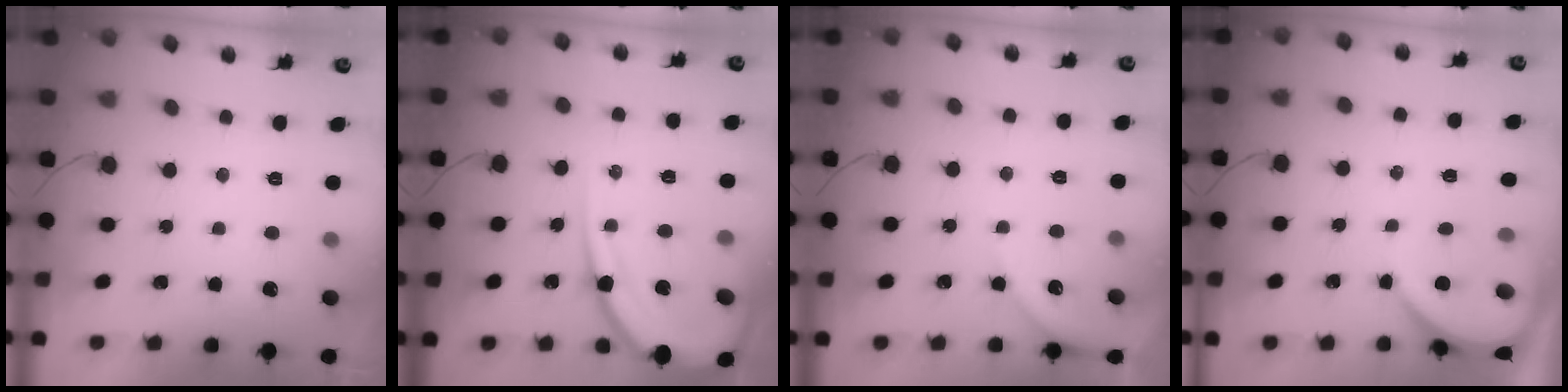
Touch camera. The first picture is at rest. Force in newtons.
{"total": 14.1, "press": 14.0, "slide": 1.4}
{"total": 4.9, "press": 4.8, "slide": 0.6}
{"total": 4.2, "press": 4.2, "slide": 0.5}